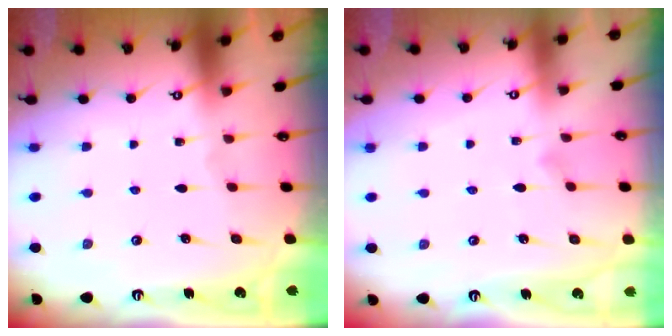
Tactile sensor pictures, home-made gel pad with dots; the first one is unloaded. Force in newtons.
{"total": 6.0, "press": 6.0, "slide": 0.2}